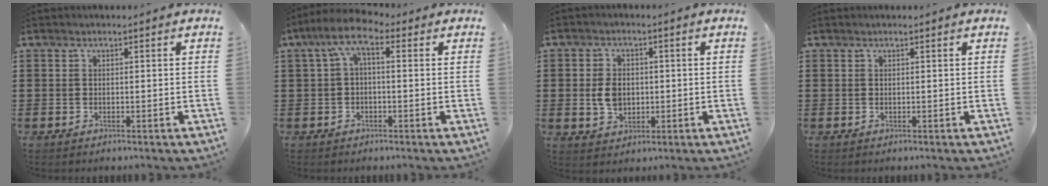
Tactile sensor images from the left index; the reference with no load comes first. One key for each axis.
{"total": 4.9, "fx": 0.2, "fy": 1.9, "fz": 4.6, "tx": -0.104, "ty": 0.001, "tz": -0.005}
{"total": 4.2, "fx": -0.1, "fy": 3.1, "fz": 2.9, "tx": -0.059, "ty": 0.004, "tz": -0.005}
{"total": 0.0}